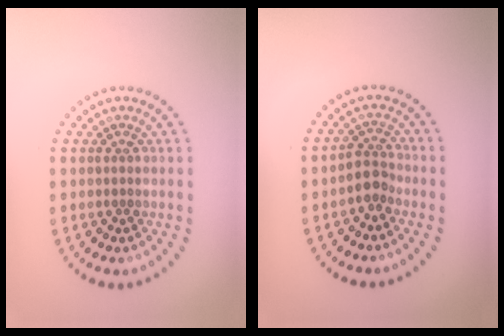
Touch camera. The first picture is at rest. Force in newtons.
{"total": 2.2, "press": 1.9, "slide": 1.2}